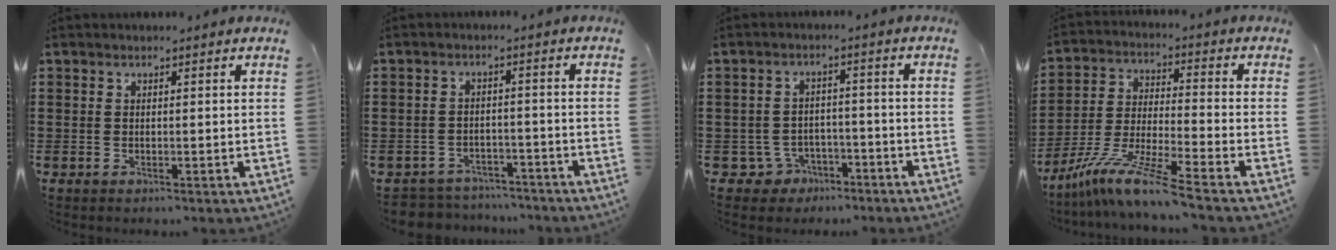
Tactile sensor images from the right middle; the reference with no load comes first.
{"total": 3.6, "force": [-3.6, 0.5, -0.4], "torque": [-0.003, -0.001, -0.078]}
{"total": 3.9, "force": [-3.2, 2.2, 0.7], "torque": [-0.037, 0.002, -0.068]}
{"total": 10.1, "force": [-8.3, -0.4, 5.7], "torque": [-0.126, -0.009, -0.168]}